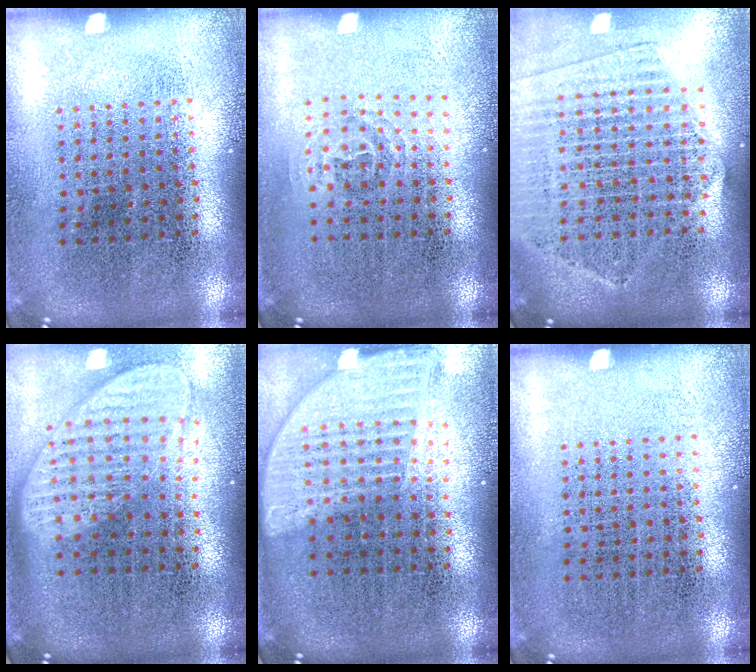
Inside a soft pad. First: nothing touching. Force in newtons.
{"total": 0.9, "press": 0.6, "slide": 0.7}
{"total": 2.0, "press": 1.8, "slide": 0.9}
{"total": 2.0, "press": 1.6, "slide": 1.2}
{"total": 1.8, "press": 1.5, "slide": 1.0}
{"total": 0.0}